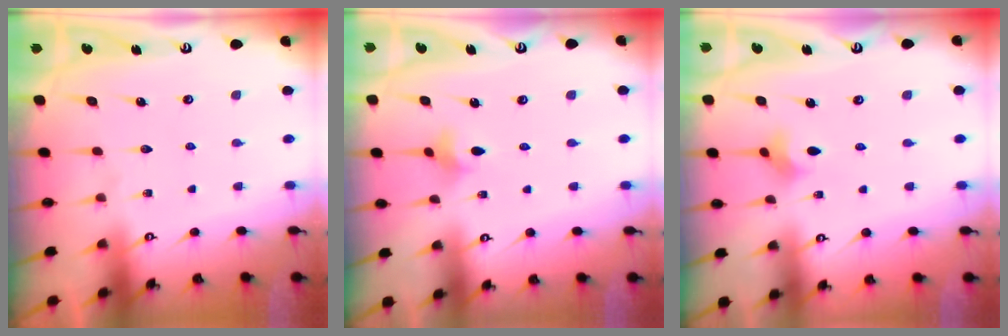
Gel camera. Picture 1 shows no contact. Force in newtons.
{"total": 2.9, "press": 2.9, "slide": 0.6}
{"total": 2.9, "press": 2.8, "slide": 0.6}